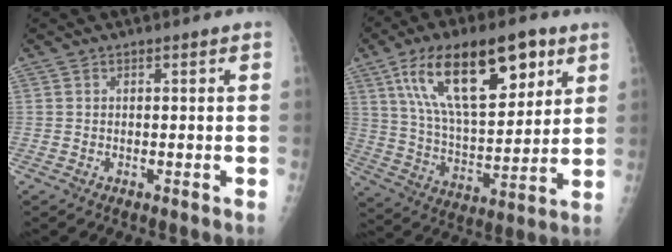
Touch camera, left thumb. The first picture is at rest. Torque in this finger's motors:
{"motor_torque": [0.85, 1.35, 2.07, -0.70, 0.23]}